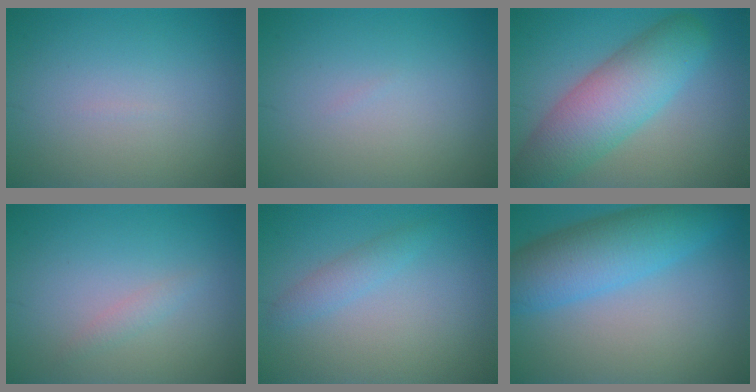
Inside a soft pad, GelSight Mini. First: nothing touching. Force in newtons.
{"total": 0.0}
{"total": 7.6, "press": 7.6, "slide": 0.4}
{"total": 1.0, "press": 1.0, "slide": 0.0}
{"total": 1.7, "press": 1.6, "slide": 0.0}
{"total": 7.2, "press": 7.2, "slide": 0.3}